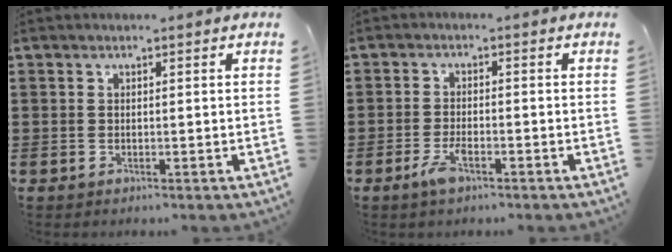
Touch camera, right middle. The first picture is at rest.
{"total": 3.7, "force": [-2.0, 1.1, 2.9], "torque": [-0.063, 0.000, -0.039]}